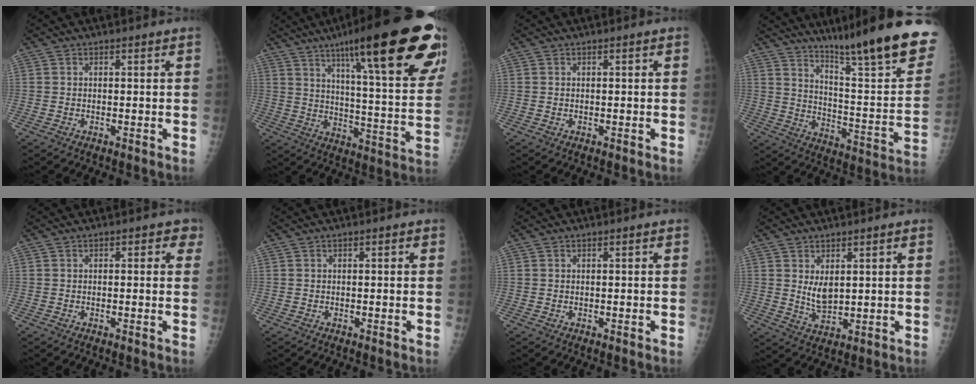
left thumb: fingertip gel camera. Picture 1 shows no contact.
{"total": 30.7, "force": [17.6, 5.7, 24.5], "torque": [-0.298, -0.038, 0.253]}
{"total": 0.0}
{"total": 27.1, "force": [19.3, 2.8, 18.8], "torque": [-0.254, -0.114, 0.277]}
{"total": 2.9, "force": [1.0, 1.6, 2.2], "torque": [-0.003, 0.003, 0.002]}
{"total": 0.6, "force": [0.2, 0.3, 0.6], "torque": [-0.008, 0.002, 0.001]}
{"total": 0.0}
{"total": 4.9, "force": [1.4, 2.6, 3.9], "torque": [-0.059, -0.016, 0.034]}